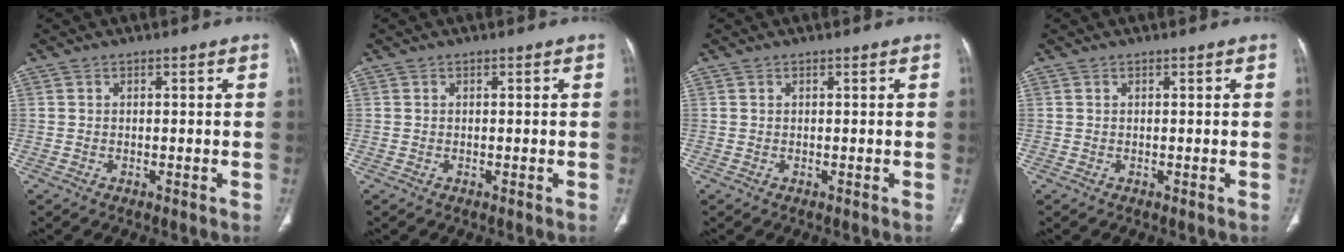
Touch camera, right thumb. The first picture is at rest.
{"total": 0.0}
{"total": 0.0}
{"total": 0.0}